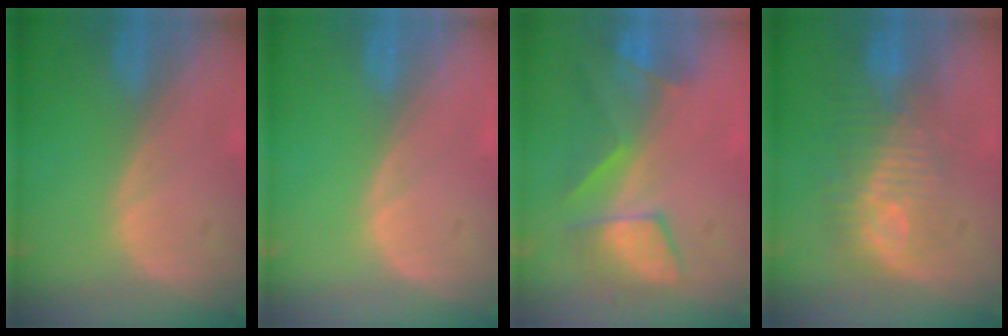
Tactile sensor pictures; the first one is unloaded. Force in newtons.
{"total": 0.0}
{"total": 7.6, "press": 7.5, "slide": 1.5}
{"total": 9.7, "press": 8.9, "slide": 3.9}